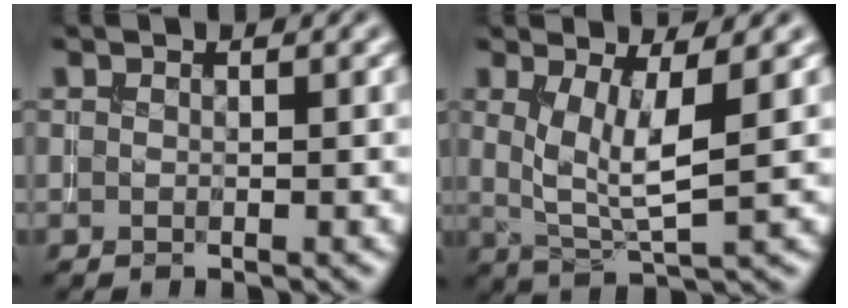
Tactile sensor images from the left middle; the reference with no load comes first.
{"total": 5.0, "force": [0.9, 1.5, 4.6], "torque": [-0.091, -0.012, 0.022]}